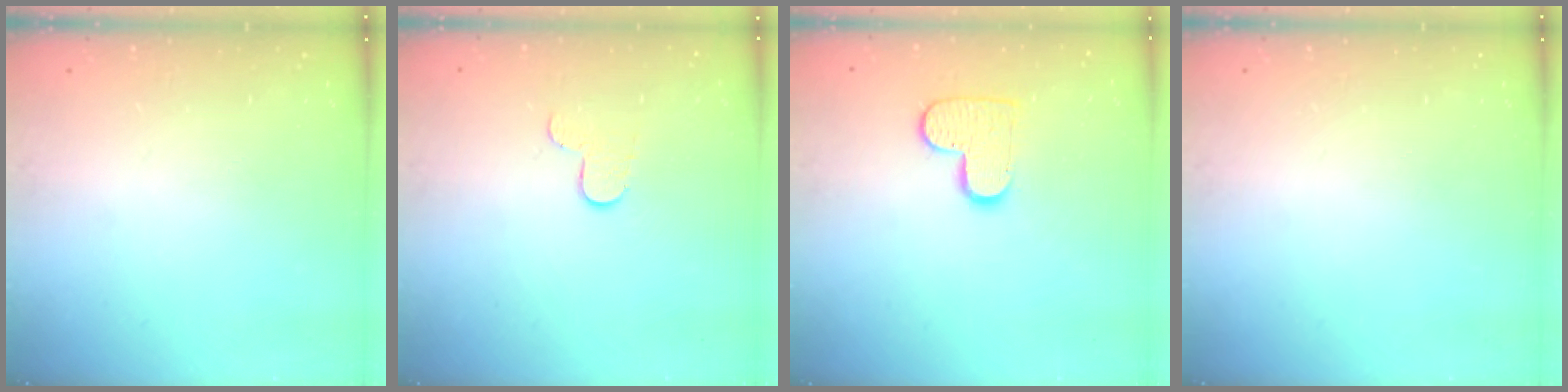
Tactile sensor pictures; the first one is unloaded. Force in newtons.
{"total": 5.7, "press": 5.7, "slide": 0.5}
{"total": 10.0, "press": 10.0, "slide": 0.6}
{"total": 0.0}